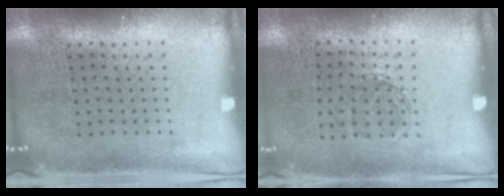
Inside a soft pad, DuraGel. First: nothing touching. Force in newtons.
{"total": 0.9, "press": 0.8, "slide": 0.5}